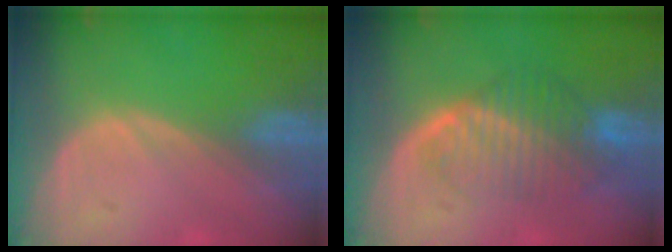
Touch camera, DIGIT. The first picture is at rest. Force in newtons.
{"total": 8.1, "press": 7.2, "slide": 3.8}